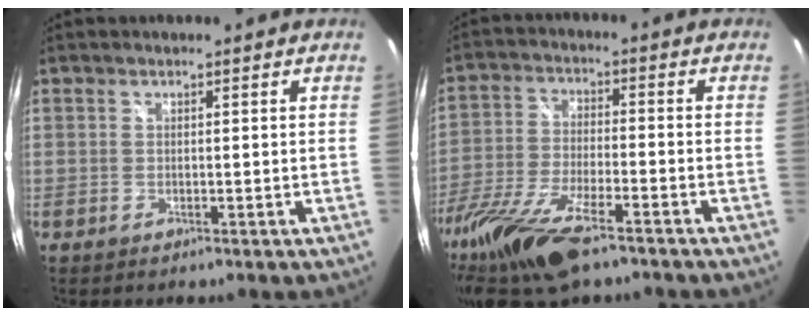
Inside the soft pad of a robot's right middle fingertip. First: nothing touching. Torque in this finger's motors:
{"motor_torque": [1.09, -1.04, 0.36, 0.12]}